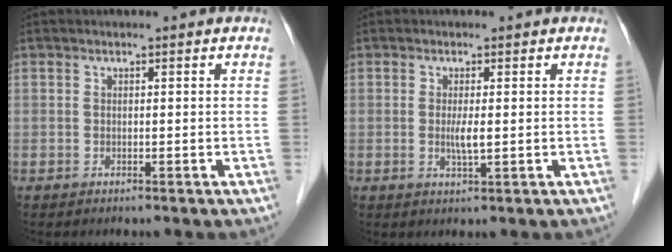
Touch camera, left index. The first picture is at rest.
{"total": 2.0, "force": [0.1, 0.3, 1.9], "torque": [-0.042, -0.004, 0.002]}